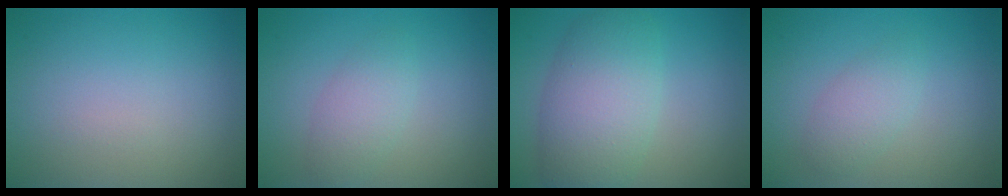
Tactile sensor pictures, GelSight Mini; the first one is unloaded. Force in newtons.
{"total": 2.4, "press": 2.4, "slide": 0.1}
{"total": 6.6, "press": 6.6, "slide": 0.4}
{"total": 2.1, "press": 2.1, "slide": 0.1}